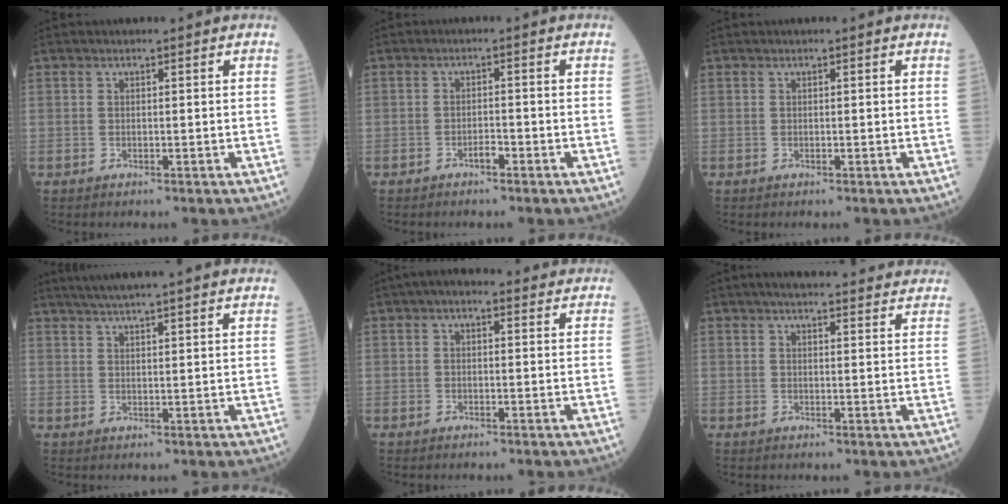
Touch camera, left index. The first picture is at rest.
{"total": 1.5, "force": [-1.1, 0.4, 0.9], "torque": [-0.014, 0.002, -0.019]}
{"total": 0.0}
{"total": 18.1, "force": [16.2, 0.0, 8.0], "torque": [-0.130, 0.012, 0.209]}
{"total": 5.9, "force": [4.8, 1.9, 2.8], "torque": [-0.038, 0.033, 0.057]}
{"total": 20.1, "force": [18.5, 2.5, 7.5], "torque": [-0.090, 0.012, 0.218]}